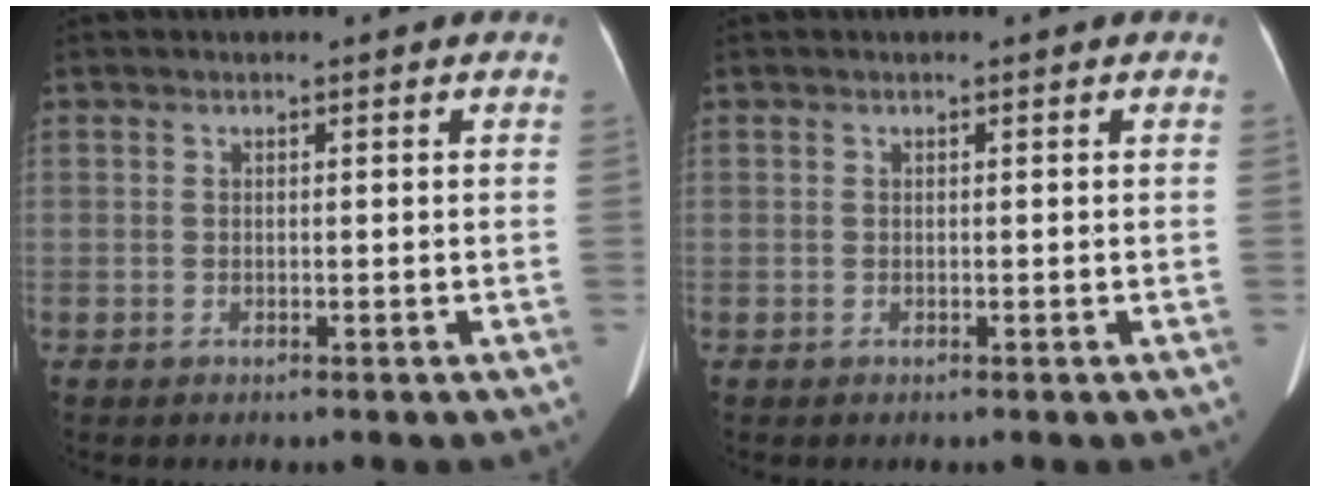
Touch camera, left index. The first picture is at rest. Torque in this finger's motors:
{"motor_torque": [0.02, 0.05, 0.00, 0.01]}